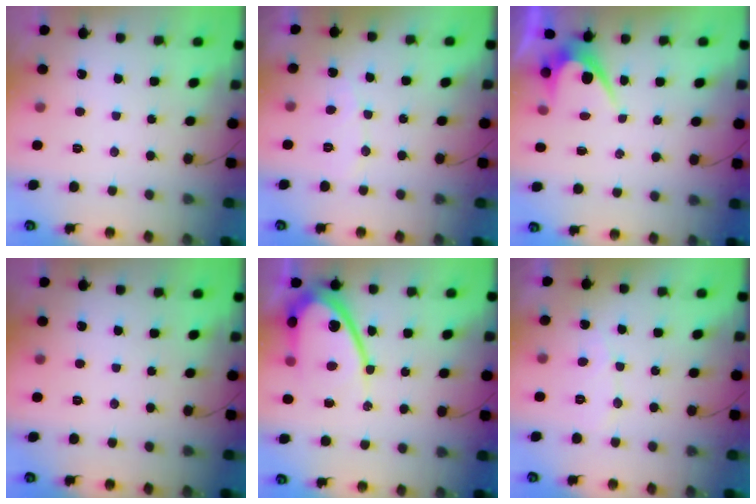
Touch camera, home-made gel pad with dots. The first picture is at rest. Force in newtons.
{"total": 5.2, "press": 5.2, "slide": 0.2}
{"total": 4.1, "press": 4.1, "slide": 0.2}
{"total": 0.0}
{"total": 14.8, "press": 14.7, "slide": 1.3}
{"total": 5.2, "press": 5.2, "slide": 0.2}